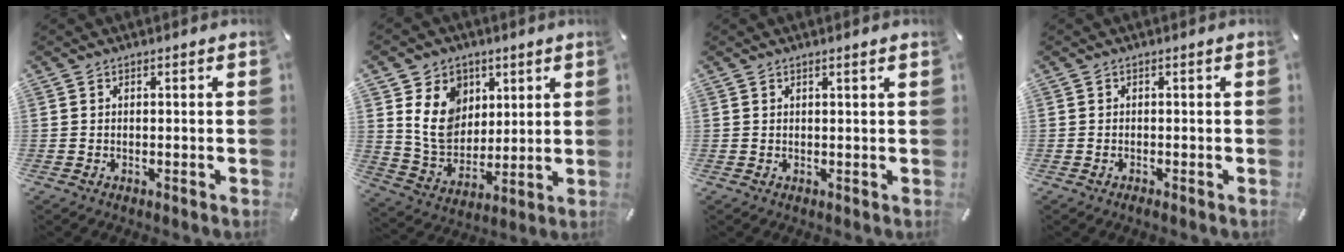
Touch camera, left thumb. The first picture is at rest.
{"total": 12.0, "force": [4.0, 10.1, 5.1], "torque": [-0.107, -0.014, 0.077]}
{"total": 1.0, "force": [0.6, -0.1, 0.8], "torque": [-0.013, -0.001, 0.011]}
{"total": 1.0, "force": [-0.5, 0.2, 0.9], "torque": [-0.014, -0.003, -0.009]}